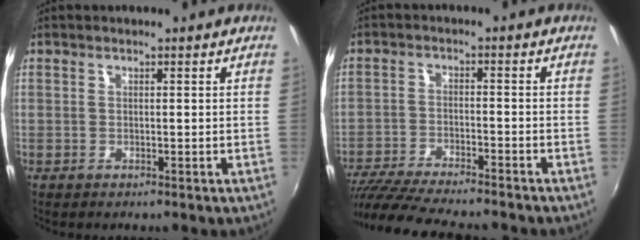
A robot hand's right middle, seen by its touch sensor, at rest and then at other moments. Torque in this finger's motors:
{"motor_torque": [1.02, -1.12, 0.39, 0.10]}